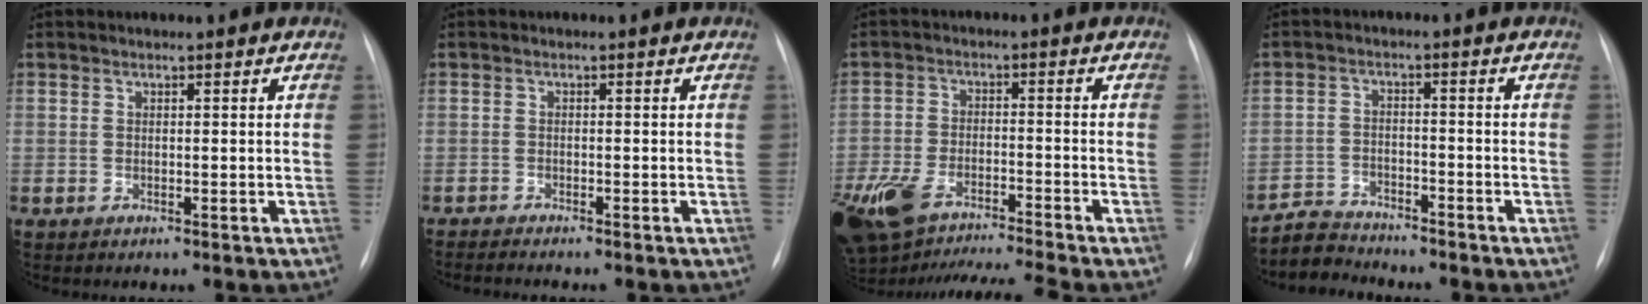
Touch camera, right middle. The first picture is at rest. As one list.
[{"total": 2.9, "force": [-2.6, -0.1, 1.3], "torque": [-0.020, -0.007, -0.039]}, {"total": 16.2, "force": [-12.9, 2.5, 9.4], "torque": [-0.215, 0.002, -0.223]}, {"total": 5.1, "force": [-5.0, 0.7, -0.5], "torque": [0.004, -0.011, -0.090]}]